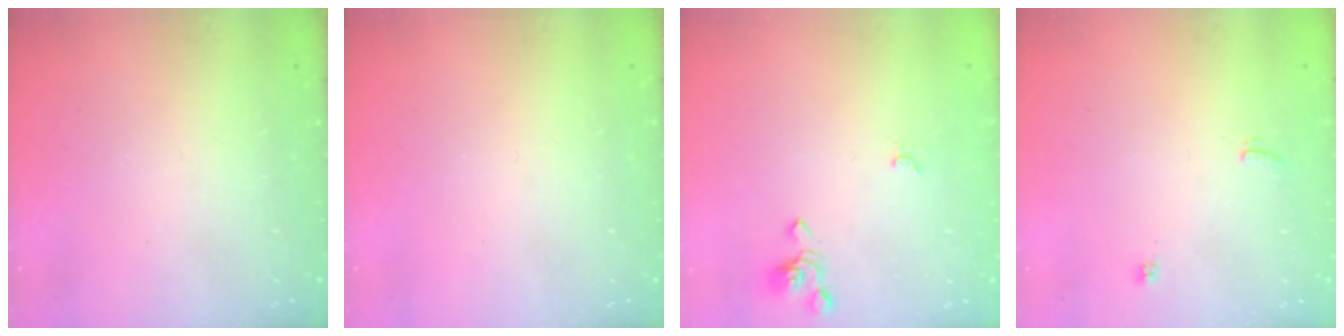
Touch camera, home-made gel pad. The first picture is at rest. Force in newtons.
{"total": 0.0}
{"total": 0.0}
{"total": 1.1, "press": 1.0, "slide": 0.4}